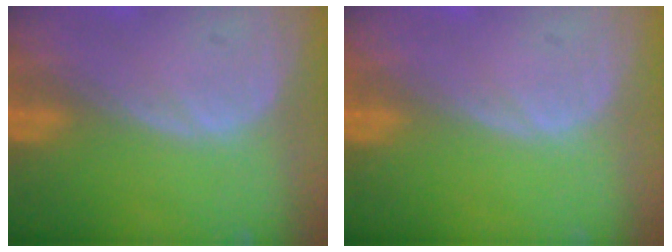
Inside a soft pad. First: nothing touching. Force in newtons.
{"total": 0.0}